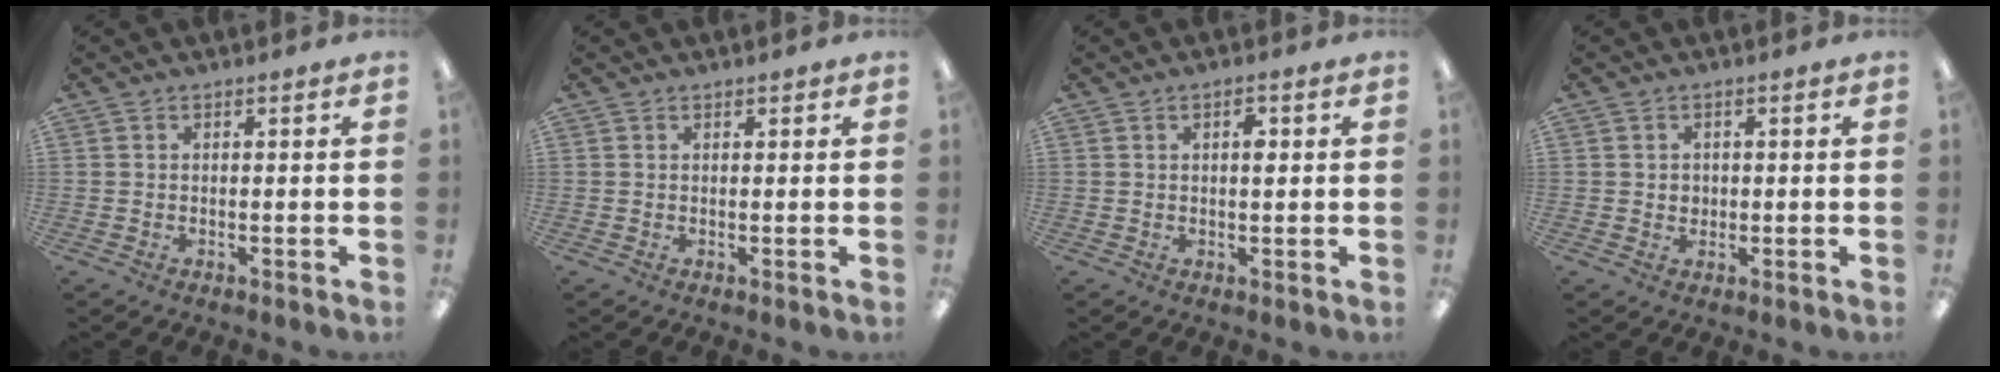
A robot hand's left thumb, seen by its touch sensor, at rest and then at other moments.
{"total": 0.7, "force": [0.5, 0.4, 0.2], "torque": [0.005, -0.003, 0.009]}
{"total": 2.8, "force": [1.0, 1.2, 2.3], "torque": [-0.032, 0.001, 0.012]}
{"total": 1.9, "force": [0.5, 1.8, 0.3], "torque": [0.000, 0.001, 0.005]}